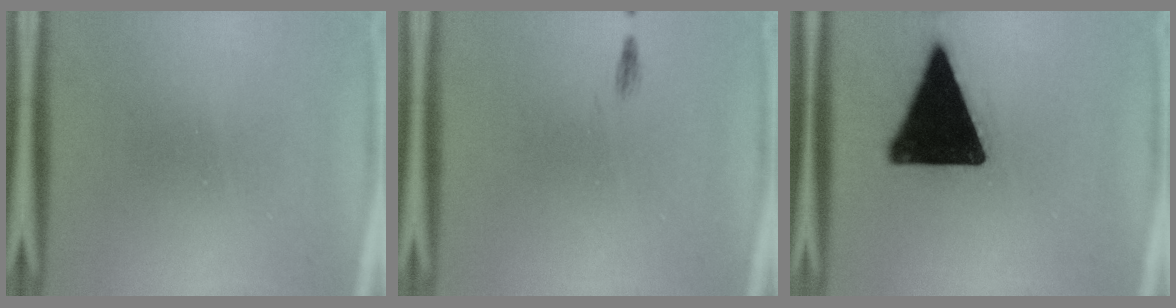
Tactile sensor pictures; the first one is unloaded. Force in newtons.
{"total": 0.5}
{"total": 19.8}